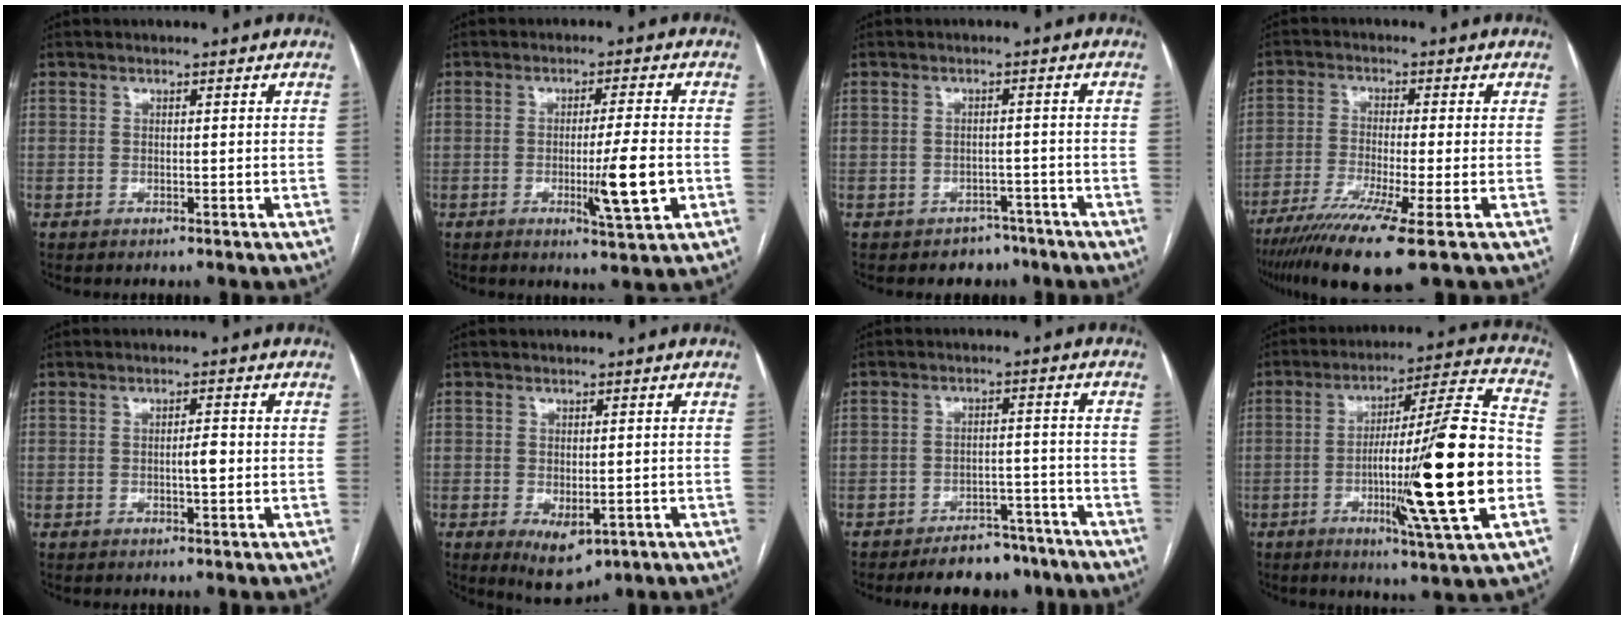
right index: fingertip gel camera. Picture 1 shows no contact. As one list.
[{"total": 8.1, "force": [-2.0, -0.1, 7.9], "torque": [-0.120, -0.014, -0.031]}, {"total": 3.8, "force": [-2.7, 2.6, 0.1], "torque": [0.004, 0.016, -0.034]}, {"total": 11.6, "force": [-7.4, -0.6, 8.9], "torque": [-0.158, -0.030, -0.124]}, {"total": 2.1, "force": [-0.3, 0.4, 2.1], "torque": [-0.035, 0.003, -0.005]}, {"total": 5.9, "force": [-2.2, 3.0, 4.7], "torque": [-0.068, -0.012, -0.018]}, {"total": 8.7, "force": [-7.3, 3.8, 2.8], "torque": [-0.019, 0.012, -0.107]}, {"total": 21.8, "force": [-4.6, -0.3, 21.2], "torque": [-0.323, -0.006, -0.078]}]